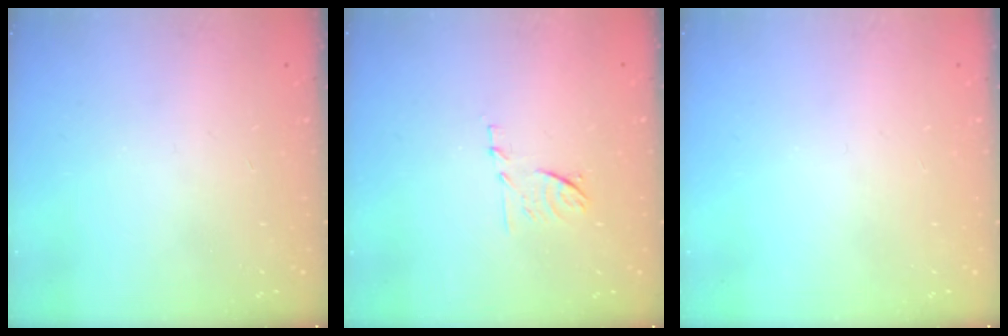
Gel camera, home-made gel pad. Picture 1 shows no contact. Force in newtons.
{"total": 6.9, "press": 6.8, "slide": 1.0}
{"total": 0.0}